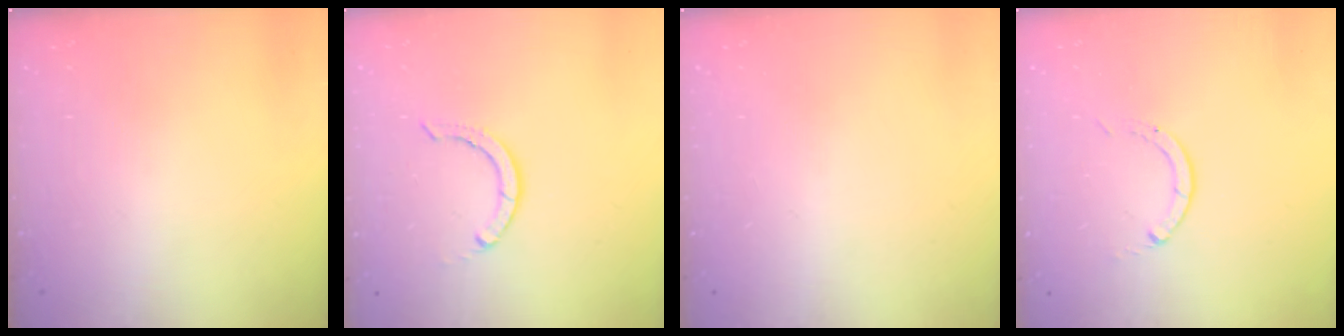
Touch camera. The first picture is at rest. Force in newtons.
{"total": 2.9, "press": 2.9, "slide": 0.1}
{"total": 0.0}
{"total": 0.0}